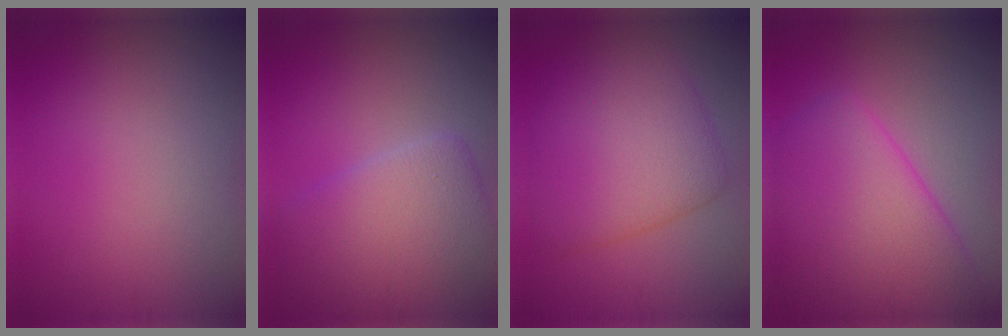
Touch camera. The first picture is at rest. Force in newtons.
{"total": 6.8, "press": 6.8, "slide": 0.6}
{"total": 7.1, "press": 7.1, "slide": 0.2}
{"total": 9.3, "press": 9.3, "slide": 0.4}